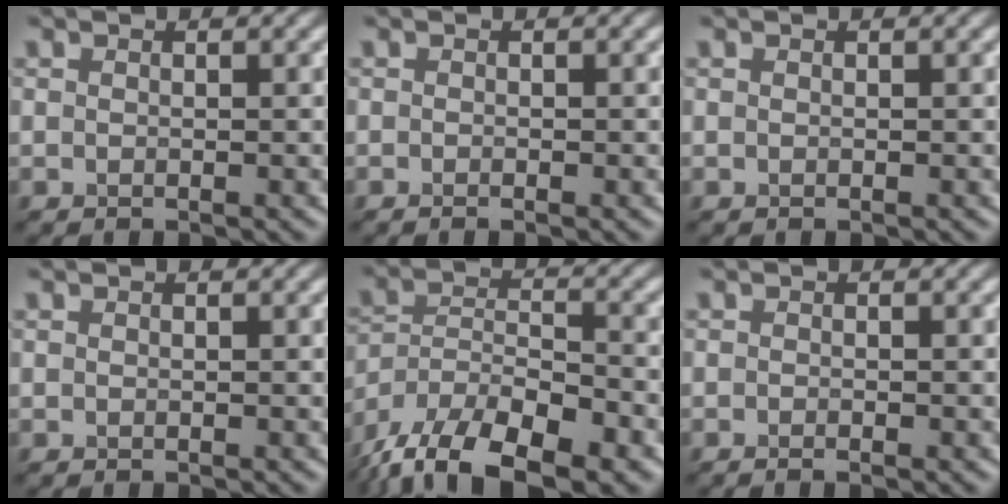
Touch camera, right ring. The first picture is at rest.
{"total": 0.7, "force": [-0.6, -0.2, 0.1], "torque": [-0.005, -0.002, 0.000]}
{"total": 0.0}
{"total": 0.0}
{"total": 13.2, "force": [-10.9, 4.3, 6.0], "torque": [-0.141, -0.014, -0.148]}
{"total": 1.0, "force": [-1.0, -0.4, 0.1], "torque": [-0.012, -0.004, -0.001]}